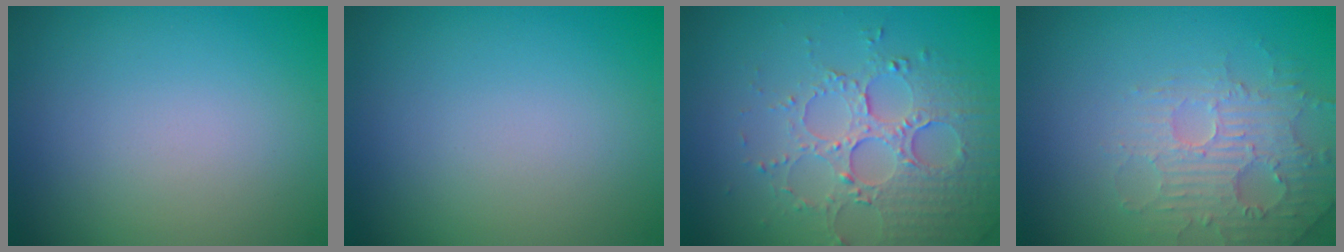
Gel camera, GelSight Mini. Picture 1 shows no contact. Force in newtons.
{"total": 0.0}
{"total": 5.3, "press": 3.7, "slide": 3.7}
{"total": 3.7, "press": 3.6, "slide": 0.7}